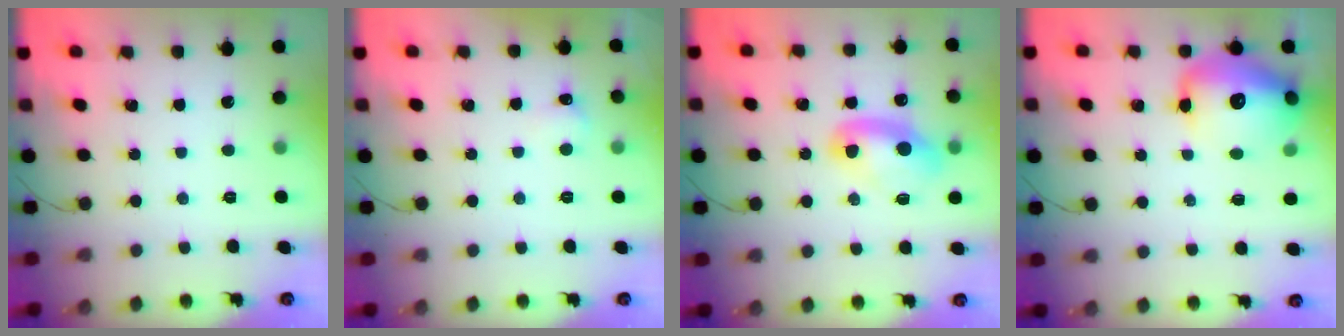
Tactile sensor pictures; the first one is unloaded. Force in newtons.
{"total": 4.9, "press": 4.8, "slide": 1.3}
{"total": 10.2, "press": 10.2, "slide": 0.7}
{"total": 16.3, "press": 15.9, "slide": 3.7}